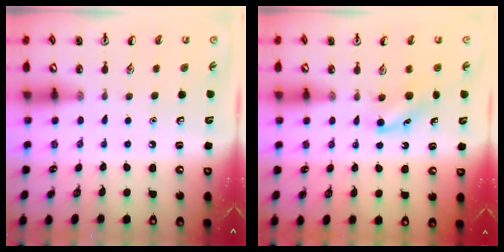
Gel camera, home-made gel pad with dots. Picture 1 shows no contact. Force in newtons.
{"total": 4.6, "press": 4.4, "slide": 1.3}